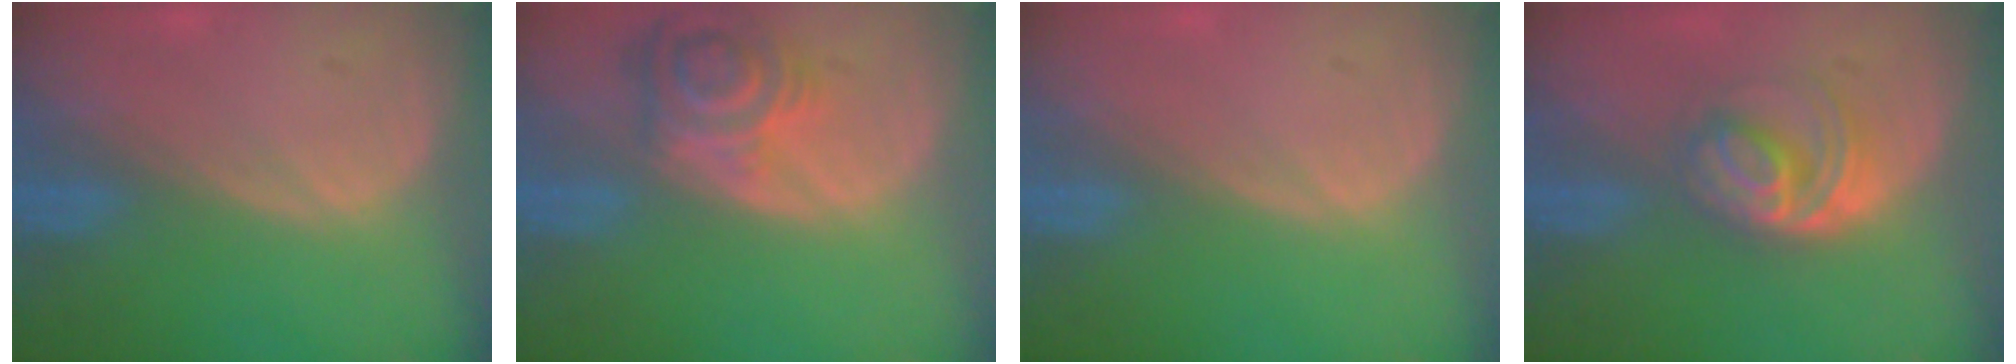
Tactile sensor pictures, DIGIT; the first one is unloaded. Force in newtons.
{"total": 7.2, "press": 6.6, "slide": 2.8}
{"total": 0.0}
{"total": 6.2, "press": 5.3, "slide": 3.2}